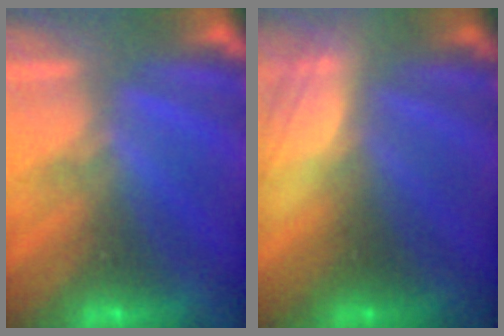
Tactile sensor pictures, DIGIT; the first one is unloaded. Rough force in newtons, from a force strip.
{"total": 2.8}